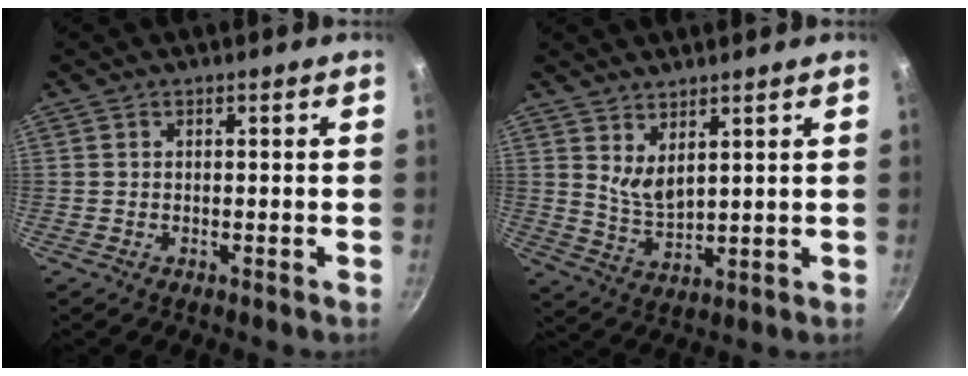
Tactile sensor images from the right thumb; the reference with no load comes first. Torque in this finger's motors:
{"motor_torque": [0.73, 0.63, -0.16, -0.07, 0.02]}